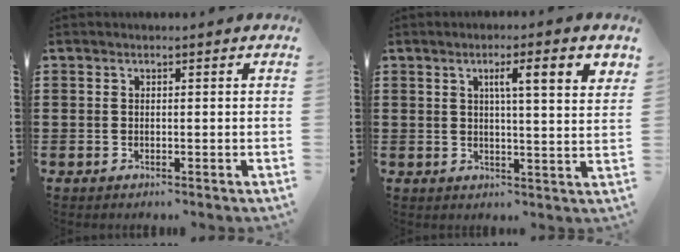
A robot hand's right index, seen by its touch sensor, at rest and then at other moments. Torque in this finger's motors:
{"motor_torque": [0.37, 0.07, 0.45, 0.06]}